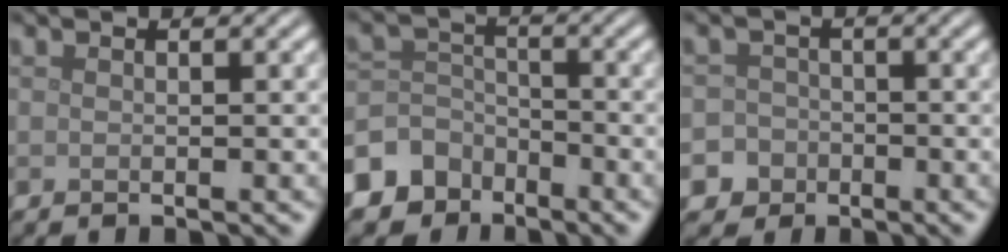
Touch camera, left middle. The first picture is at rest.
{"total": 7.0, "force": [-5.1, 4.8, 0.8], "torque": [-0.008, -0.005, -0.108]}
{"total": 4.6, "force": [-2.6, 3.8, 0.4], "torque": [0.015, -0.008, -0.055]}